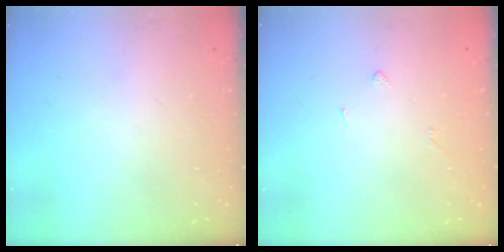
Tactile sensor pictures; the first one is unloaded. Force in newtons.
{"total": 1.9, "press": 1.8, "slide": 0.6}